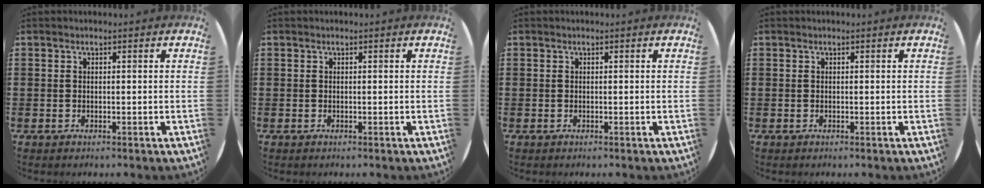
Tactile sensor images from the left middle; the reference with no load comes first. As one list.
[{"total": 0.0}, {"total": 0.0}, {"total": 0.0}]